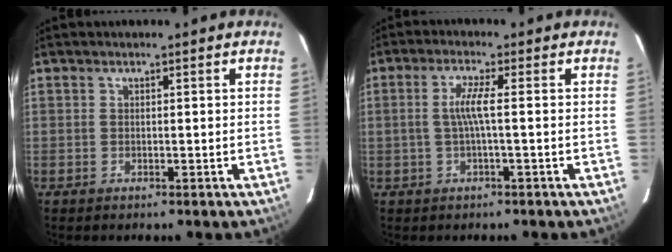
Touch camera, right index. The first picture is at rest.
{"total": 3.8, "force": [-0.4, -0.3, 3.8], "torque": [-0.078, 0.001, -0.005]}